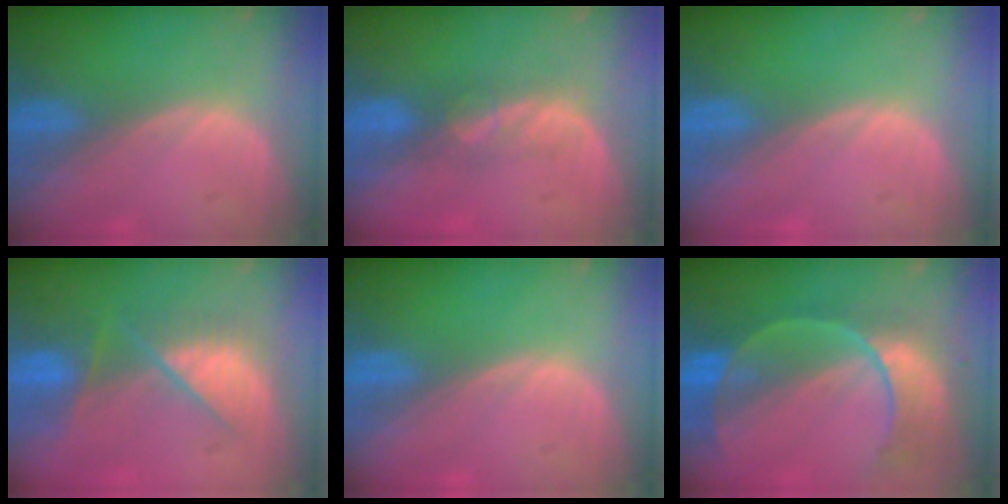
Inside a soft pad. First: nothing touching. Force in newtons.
{"total": 3.7, "press": 3.4, "slide": 1.5}
{"total": 0.0}
{"total": 7.3, "press": 7.3, "slide": 0.5}
{"total": 0.0}
{"total": 9.7, "press": 8.6, "slide": 4.5}